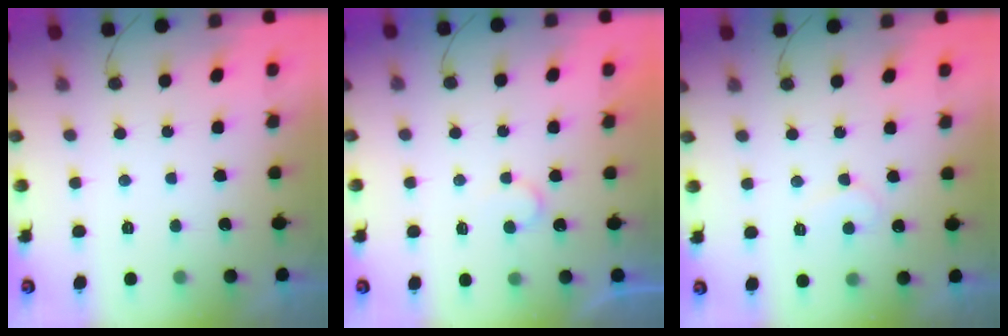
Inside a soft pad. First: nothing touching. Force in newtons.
{"total": 5.6, "press": 5.6, "slide": 0.4}
{"total": 6.3, "press": 6.3, "slide": 0.4}